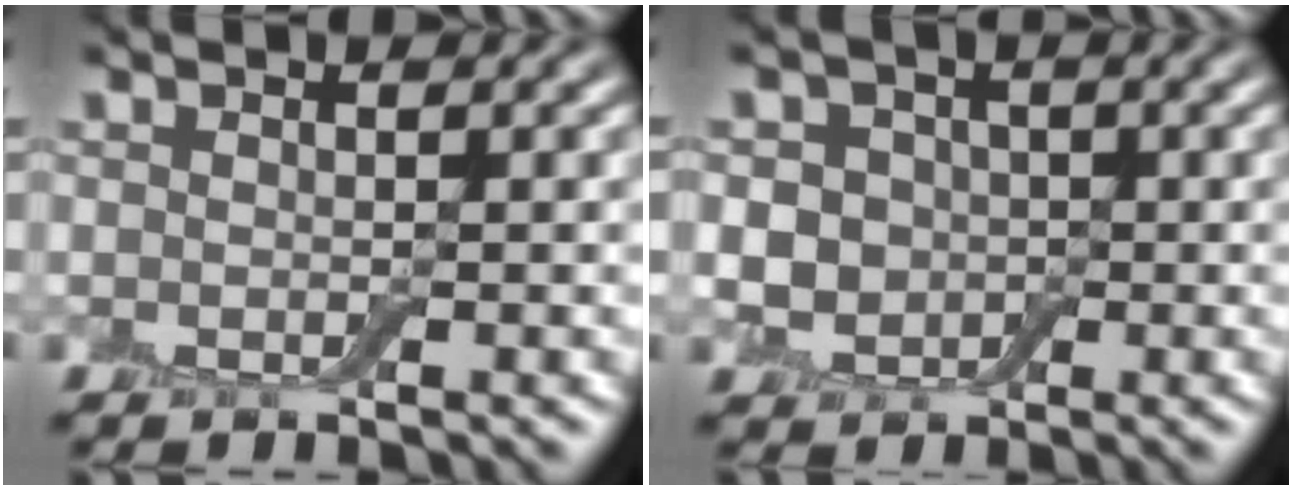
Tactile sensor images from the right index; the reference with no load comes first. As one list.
[{"total": 4.6, "force": [0.1, 4.1, 2.1], "torque": [-0.024, 0.018, -0.023]}]